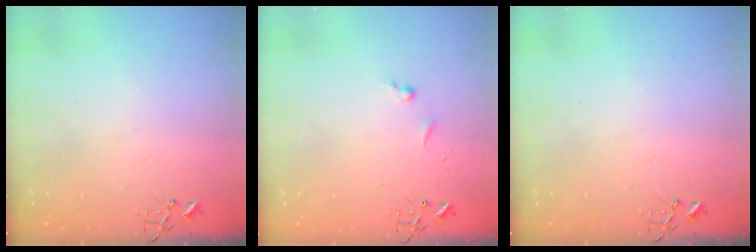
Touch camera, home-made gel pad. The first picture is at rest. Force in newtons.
{"total": 4.4, "press": 4.3, "slide": 0.6}
{"total": 0.0}